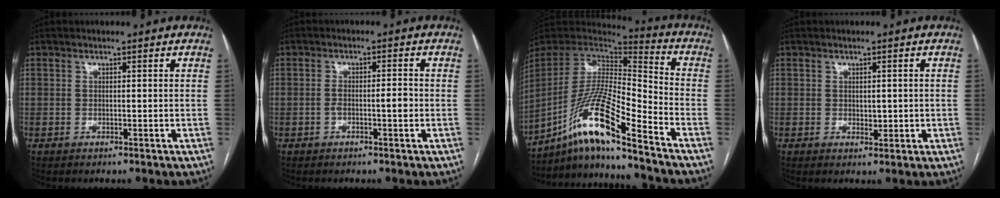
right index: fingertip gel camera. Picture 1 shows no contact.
{"total": 2.6, "force": [-0.7, 0.5, 2.5], "torque": [-0.042, 0.008, -0.008]}
{"total": 16.7, "force": [-11.9, 0.5, 11.8], "torque": [-0.240, 0.002, -0.219]}
{"total": 1.8, "force": [0.1, 1.1, 1.4], "torque": [-0.019, -0.002, 0.008]}